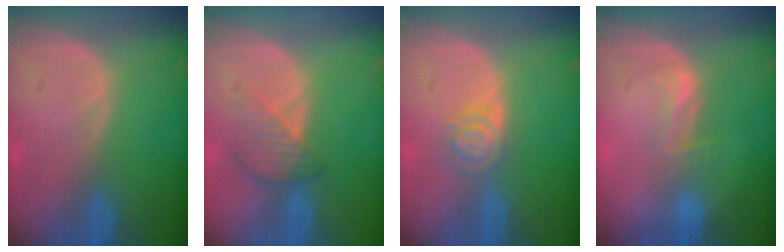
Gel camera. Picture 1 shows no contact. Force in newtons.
{"total": 4.2, "press": 3.8, "slide": 1.8}
{"total": 4.1, "press": 3.8, "slide": 1.7}
{"total": 2.7, "press": 2.3, "slide": 1.5}